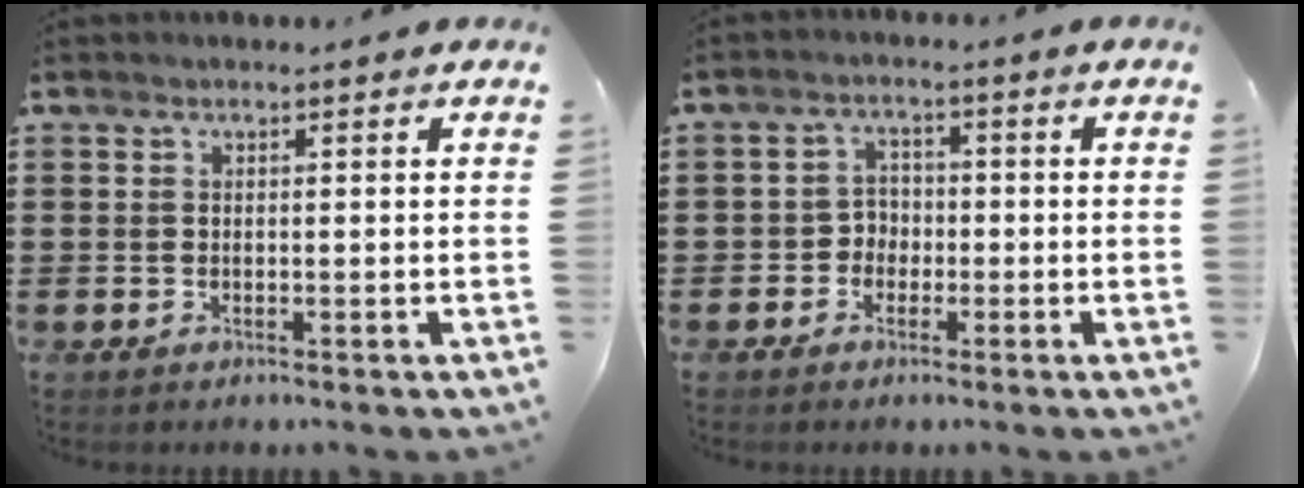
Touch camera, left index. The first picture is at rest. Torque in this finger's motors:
{"motor_torque": [0.03, 0.03, 0.02, 0.00]}